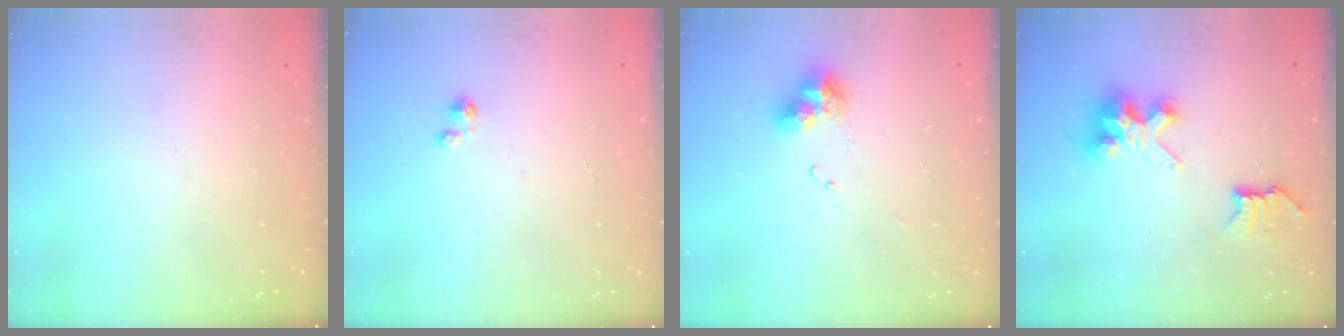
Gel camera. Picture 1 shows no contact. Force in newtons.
{"total": 0.0}
{"total": 8.7, "press": 8.6, "slide": 1.0}
{"total": 6.9, "press": 6.9, "slide": 0.0}